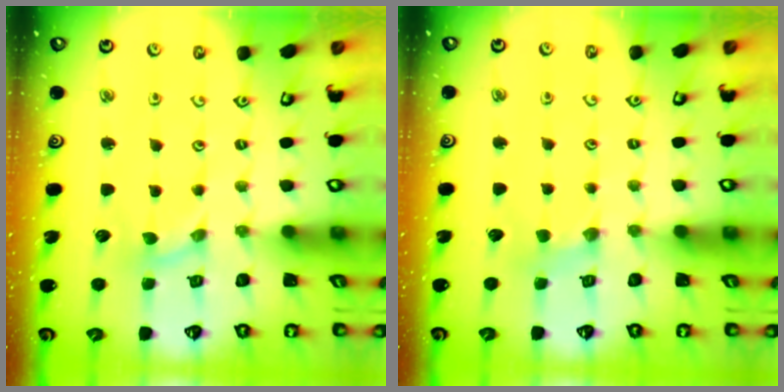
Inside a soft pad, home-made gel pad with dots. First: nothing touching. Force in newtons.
{"total": 1.8, "press": 1.7, "slide": 0.4}